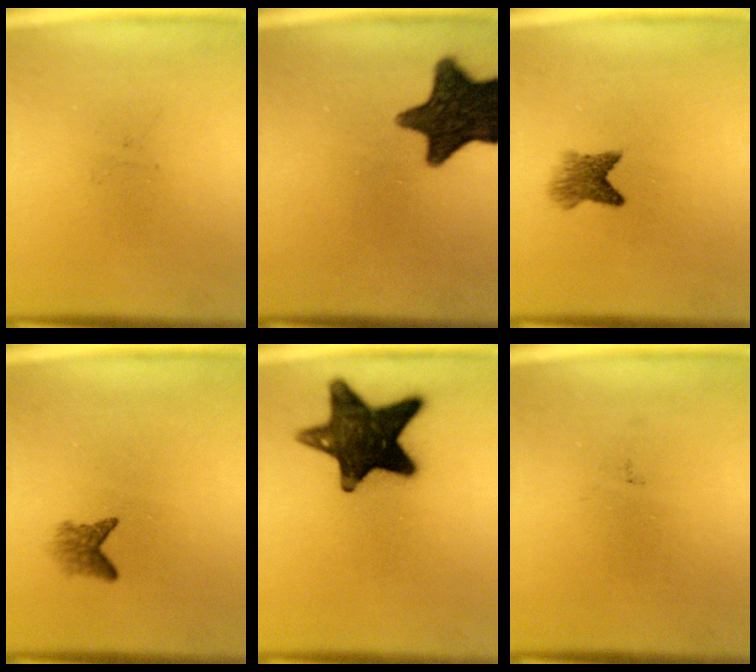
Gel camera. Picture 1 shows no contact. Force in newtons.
{"total": 14.2}
{"total": 3.5}
{"total": 2.2}
{"total": 15.8}
{"total": 0.0}